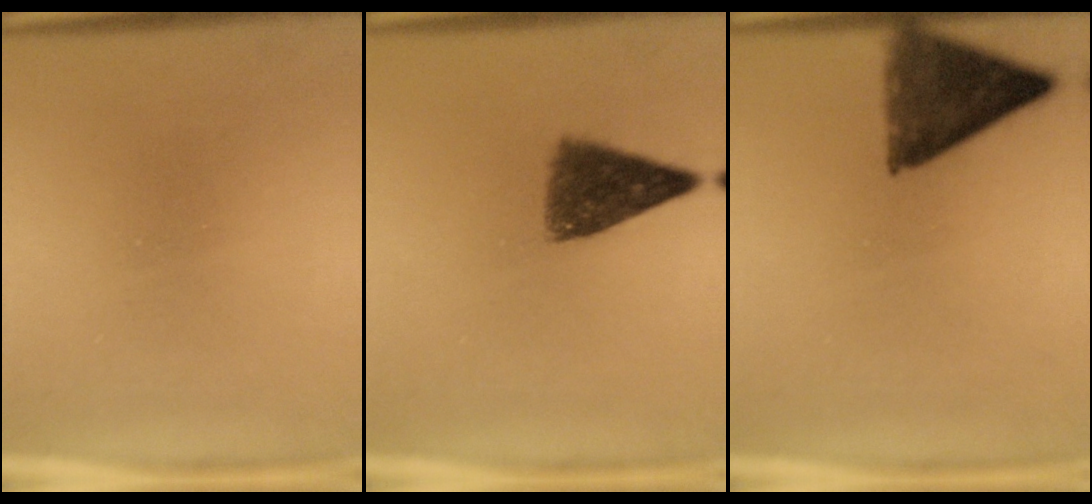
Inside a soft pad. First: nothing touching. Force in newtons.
{"total": 7.3}
{"total": 8.7}